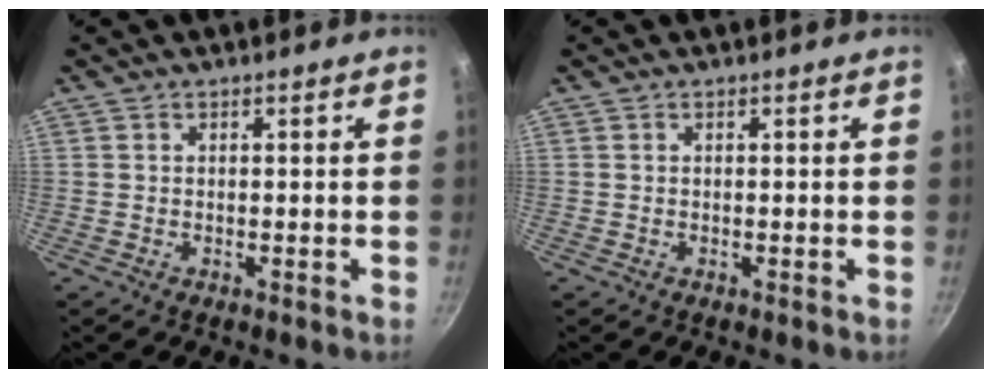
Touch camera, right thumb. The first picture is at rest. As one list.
[{"total": 0.0}]